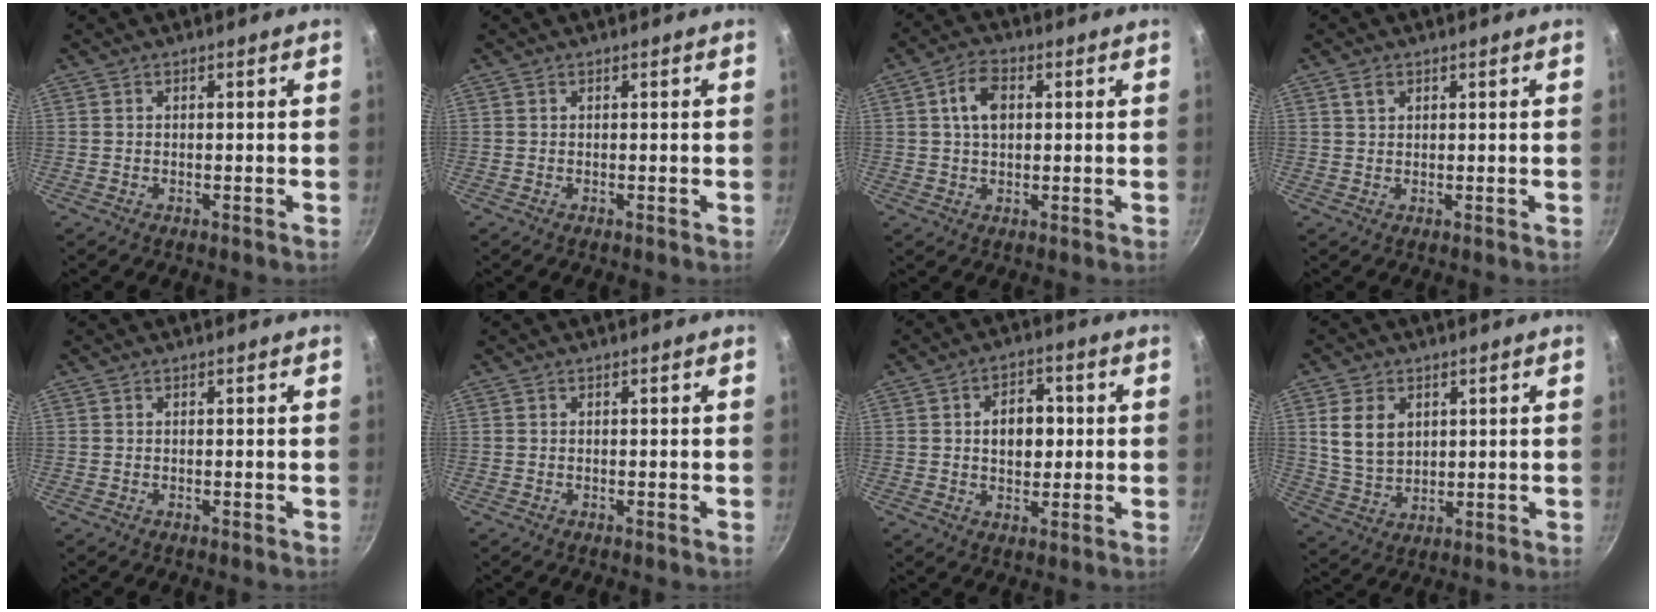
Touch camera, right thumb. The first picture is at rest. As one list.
[{"total": 0.0}, {"total": 6.3, "force": [1.4, 3.9, 4.6], "torque": [-0.071, 0.009, 0.020]}, {"total": 1.8, "force": [1.1, 1.1, 1.0], "torque": [-0.014, -0.001, 0.019]}, {"total": 0.0}, {"total": 0.0}, {"total": 7.6, "force": [0.7, 5.2, 5.5], "torque": [-0.052, 0.008, 0.008]}, {"total": 8.3, "force": [2.6, 6.0, 5.2], "torque": [-0.080, -0.015, 0.056]}]